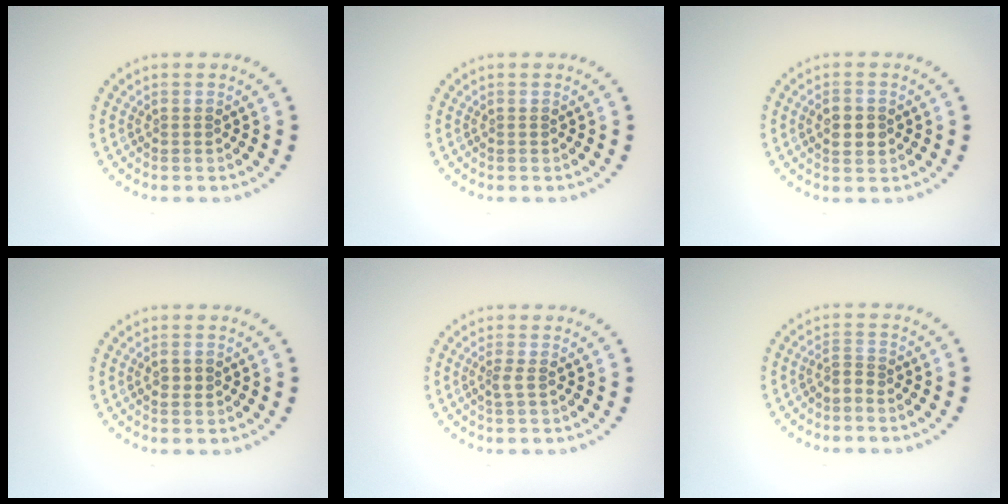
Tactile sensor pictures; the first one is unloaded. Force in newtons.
{"total": 0.0}
{"total": 2.0, "press": 2.0, "slide": 0.1}
{"total": 1.1, "press": 1.1, "slide": 0.1}
{"total": 0.9, "press": 0.6, "slide": 0.7}
{"total": 1.0, "press": 0.5, "slide": 0.9}